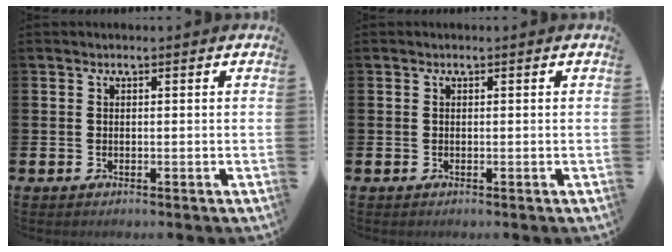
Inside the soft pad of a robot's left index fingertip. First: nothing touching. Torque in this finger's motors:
{"motor_torque": [-0.02, 0.03, -0.02, 0.01]}